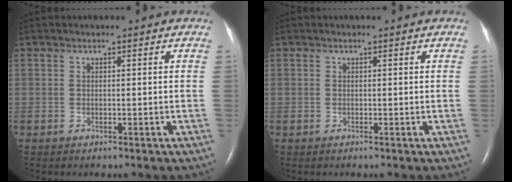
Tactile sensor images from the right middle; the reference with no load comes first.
{"total": 0.0}